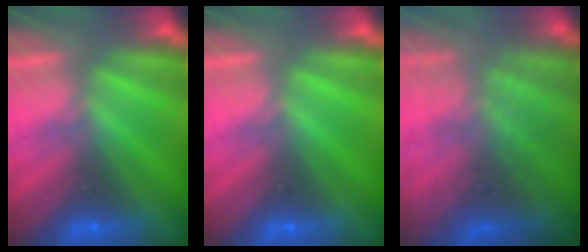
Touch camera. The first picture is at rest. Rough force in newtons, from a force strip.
{"total": 0.0}
{"total": 7.4}